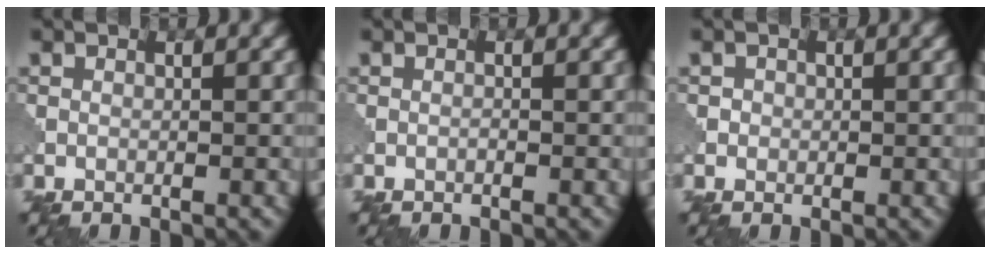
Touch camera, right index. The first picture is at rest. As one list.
[{"total": 0.0}, {"total": 0.8, "force": [0.2, 0.8, 0.1], "torque": [0.005, -0.004, 0.002]}]